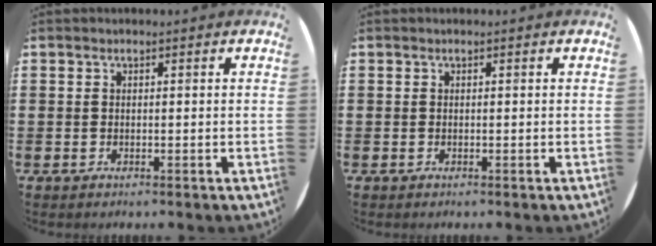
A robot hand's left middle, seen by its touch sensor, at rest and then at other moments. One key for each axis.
{"total": 0.0}